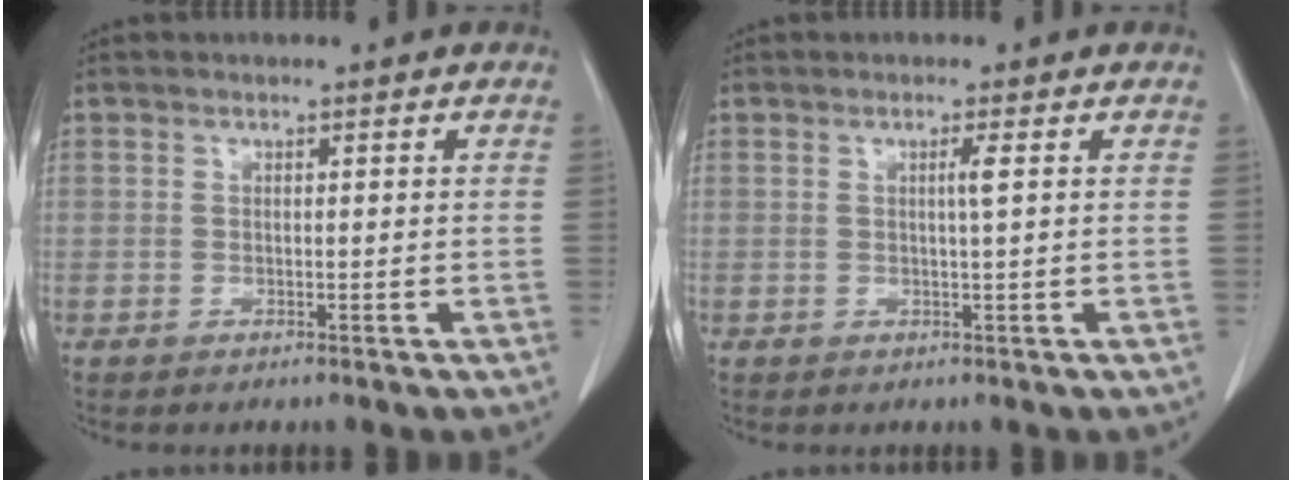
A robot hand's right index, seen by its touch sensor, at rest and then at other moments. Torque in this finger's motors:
{"motor_torque": [0.04, -0.03, 0.01, 0.01]}